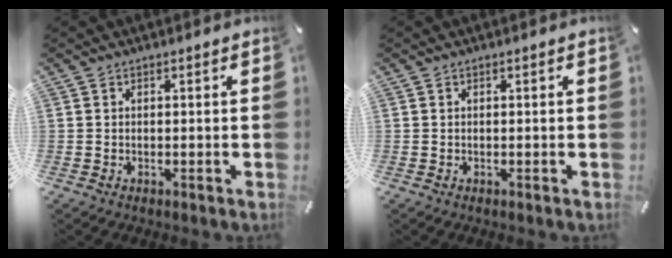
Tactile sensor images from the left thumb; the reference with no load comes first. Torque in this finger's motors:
{"motor_torque": [0.00, 0.00, -0.01, 0.01, 0.00]}